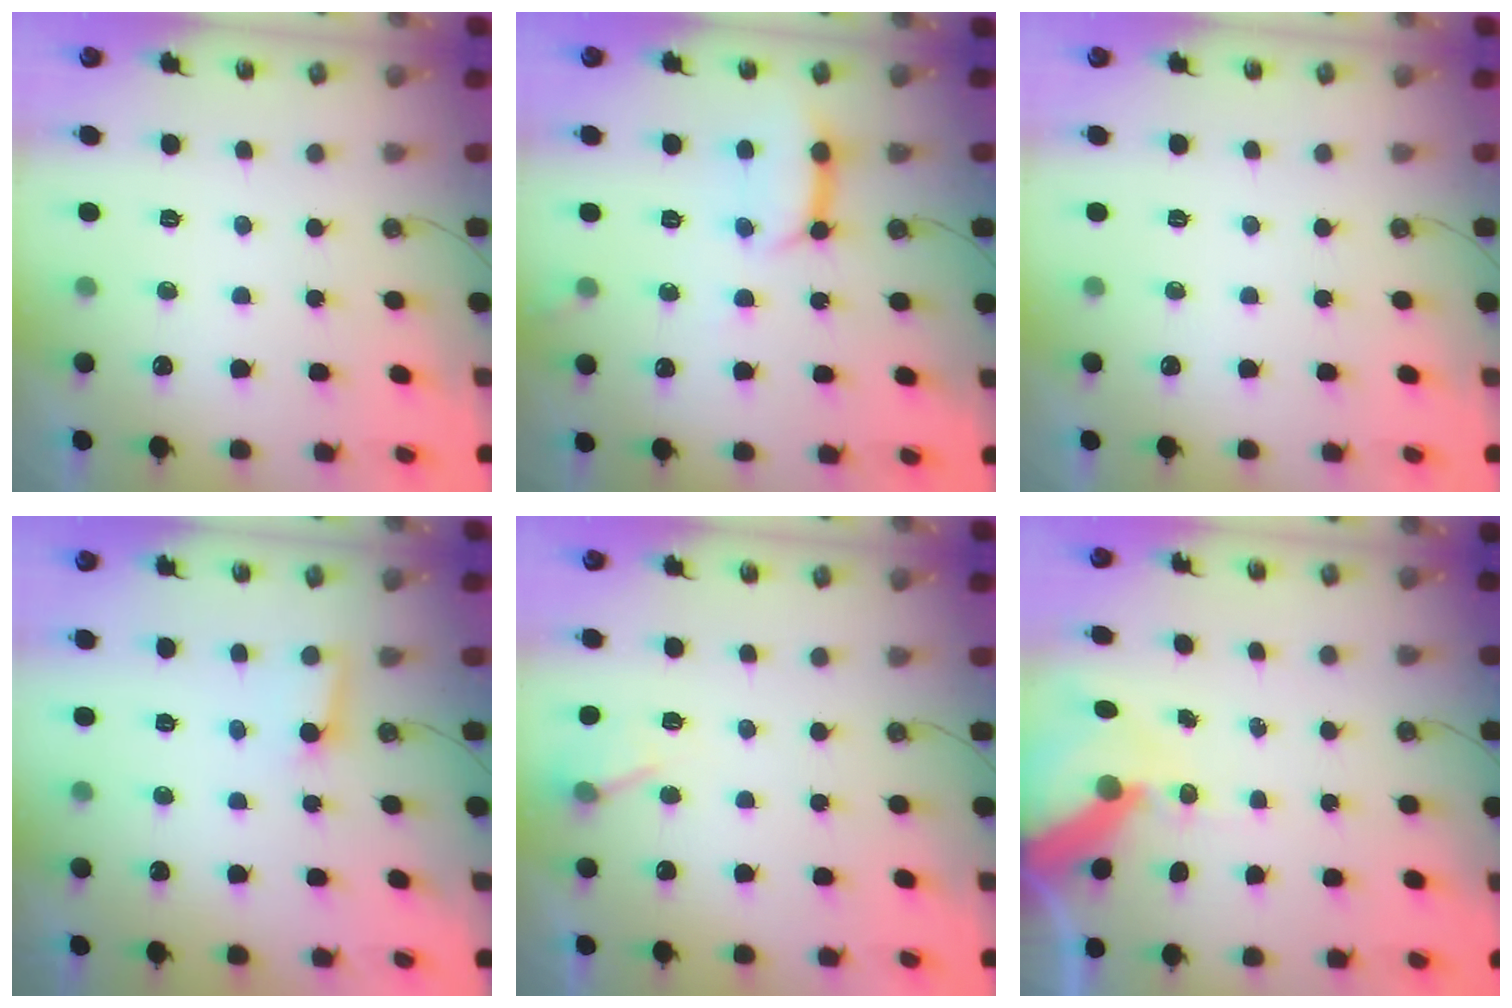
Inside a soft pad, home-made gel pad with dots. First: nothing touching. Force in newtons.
{"total": 9.8, "press": 9.8, "slide": 1.0}
{"total": 0.0}
{"total": 3.0, "press": 2.9, "slide": 0.3}
{"total": 5.4, "press": 5.4, "slide": 0.7}
{"total": 11.1, "press": 11.1, "slide": 1.4}